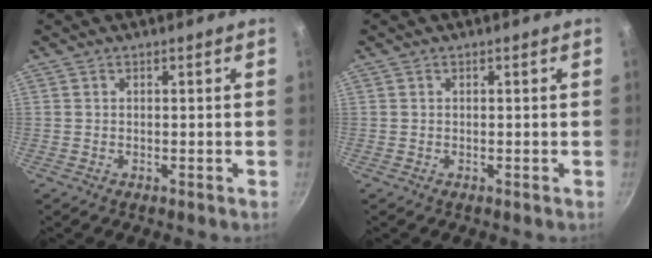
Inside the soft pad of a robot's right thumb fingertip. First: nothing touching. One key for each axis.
{"total": 0.0}